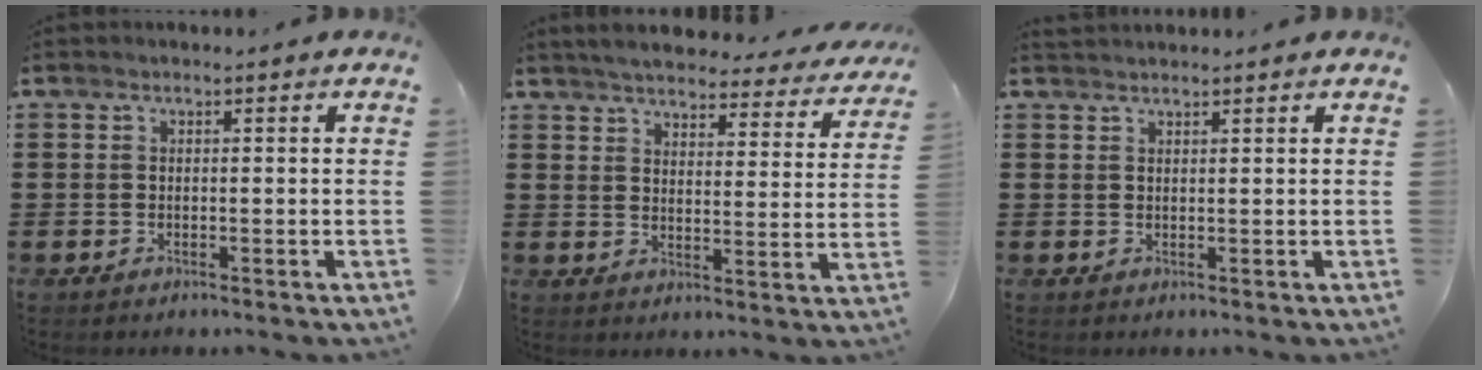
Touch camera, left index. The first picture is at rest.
{"total": 4.5, "force": [4.4, 0.0, 1.1], "torque": [-0.043, -0.028, 0.073]}
{"total": 1.0, "force": [1.0, 0.2, 0.0], "torque": [-0.002, 0.001, 0.020]}